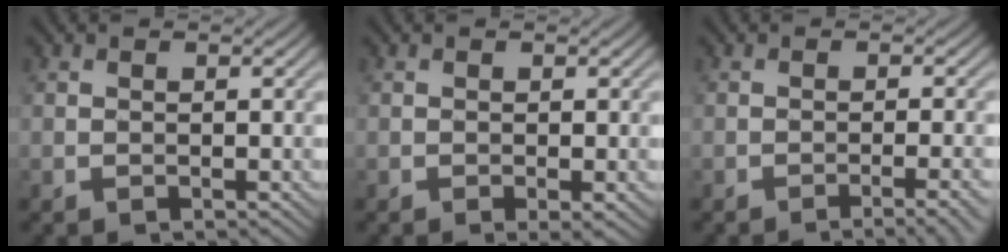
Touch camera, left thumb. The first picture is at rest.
{"total": 0.7, "force": [0.0, 0.2, 0.7], "torque": [-0.012, -0.003, 0.000]}
{"total": 2.4, "force": [-1.4, -0.1, 1.9], "torque": [-0.026, 0.009, -0.034]}